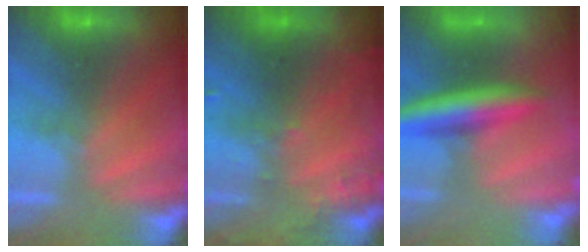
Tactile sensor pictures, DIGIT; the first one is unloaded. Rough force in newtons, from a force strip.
{"total": 6.7}
{"total": 5.9}